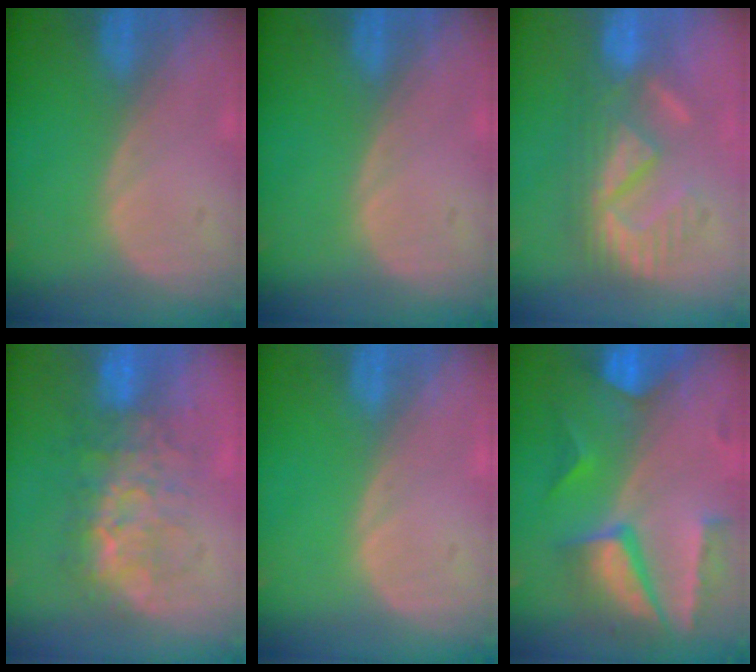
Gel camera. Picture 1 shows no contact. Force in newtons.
{"total": 0.0}
{"total": 8.8, "press": 7.9, "slide": 3.9}
{"total": 8.1, "press": 7.8, "slide": 1.9}
{"total": 0.0}
{"total": 10.1, "press": 8.5, "slide": 5.5}